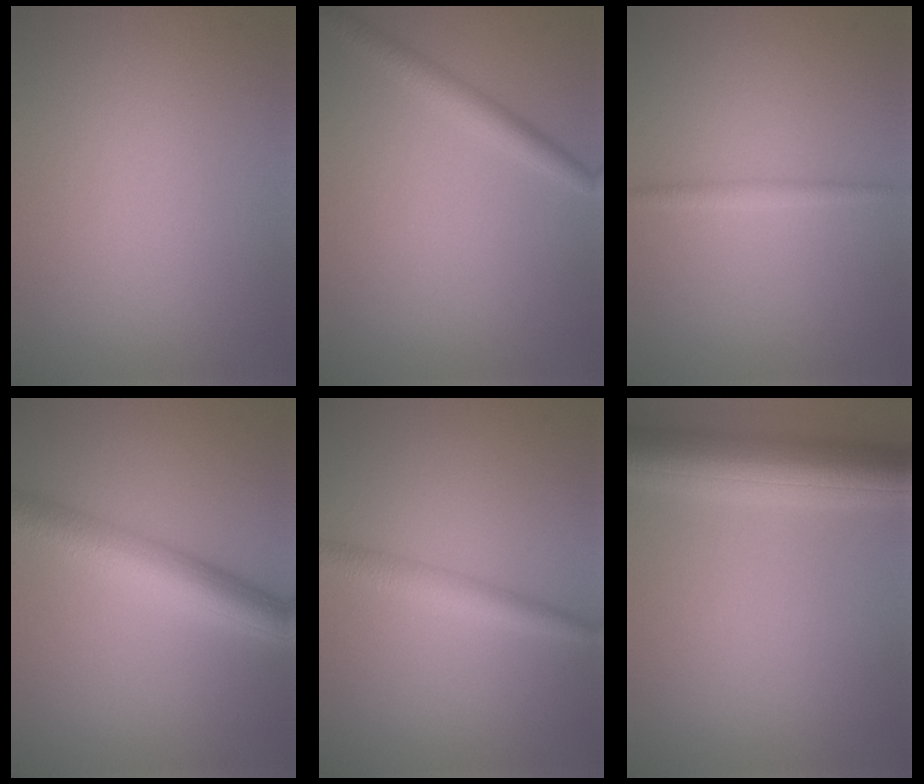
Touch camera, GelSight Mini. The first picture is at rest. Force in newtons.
{"total": 2.3, "press": 2.3, "slide": 0.1}
{"total": 1.2, "press": 1.2, "slide": 0.0}
{"total": 6.2, "press": 6.2, "slide": 0.3}
{"total": 2.4, "press": 2.4, "slide": 0.0}
{"total": 7.7, "press": 7.7, "slide": 0.3}